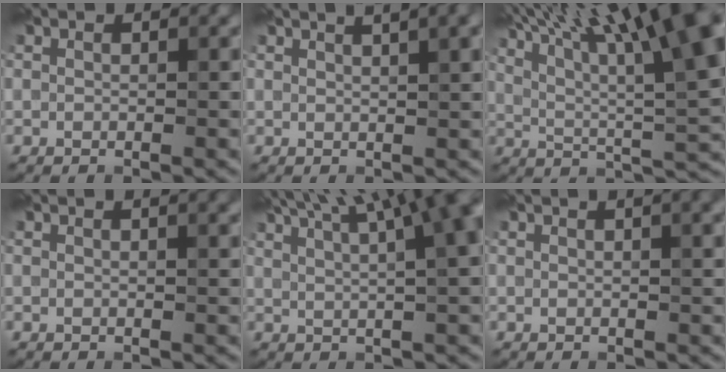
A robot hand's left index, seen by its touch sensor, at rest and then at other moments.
{"total": 5.4, "force": [3.1, 1.6, 4.1], "torque": [-0.034, 0.027, 0.026]}
{"total": 16.7, "force": [8.7, 4.6, 13.5], "torque": [-0.210, 0.028, 0.134]}
{"total": 1.5, "force": [1.0, 0.4, 1.0], "torque": [-0.007, 0.001, 0.009]}
{"total": 18.1, "force": [9.2, 7.1, 13.9], "torque": [-0.142, 0.087, 0.099]}
{"total": 3.1, "force": [1.6, 1.1, 2.4], "torque": [-0.011, 0.007, 0.012]}